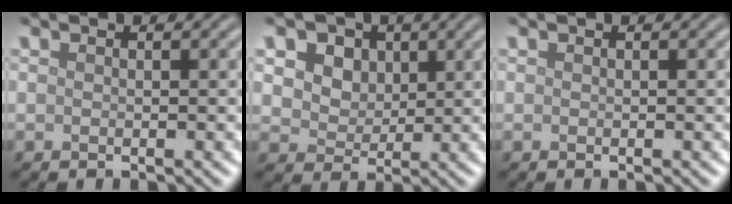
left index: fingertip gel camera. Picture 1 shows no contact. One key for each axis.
{"total": 8.8, "fx": 4.3, "fy": 6.3, "fz": 4.4, "tx": -0.083, "ty": 0.022, "tz": 0.053}
{"total": 0.0}